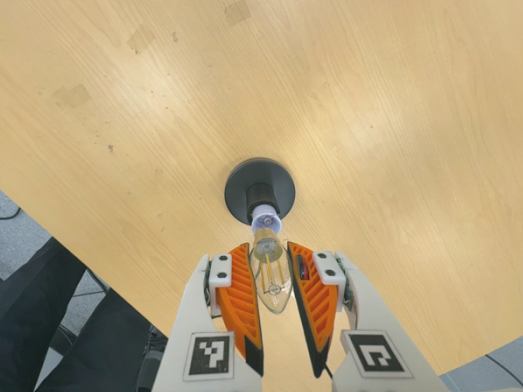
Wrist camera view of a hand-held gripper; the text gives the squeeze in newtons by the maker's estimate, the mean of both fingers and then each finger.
{"total": 15.6, "left": 16.9, "right": 14.2}